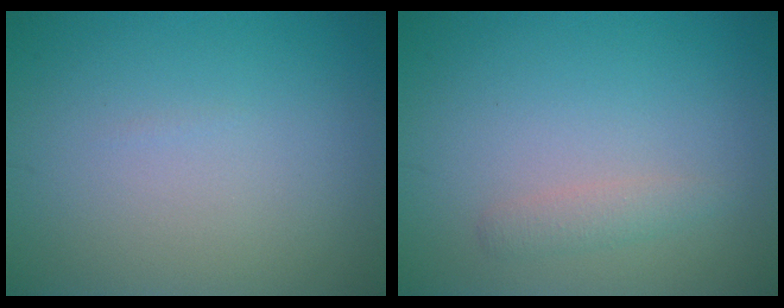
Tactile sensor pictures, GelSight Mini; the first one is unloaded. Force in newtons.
{"total": 1.3, "press": 1.3, "slide": 0.0}